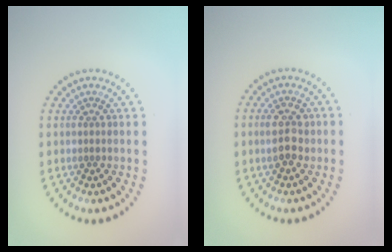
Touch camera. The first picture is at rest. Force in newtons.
{"total": 2.8, "press": 2.8, "slide": 0.1}